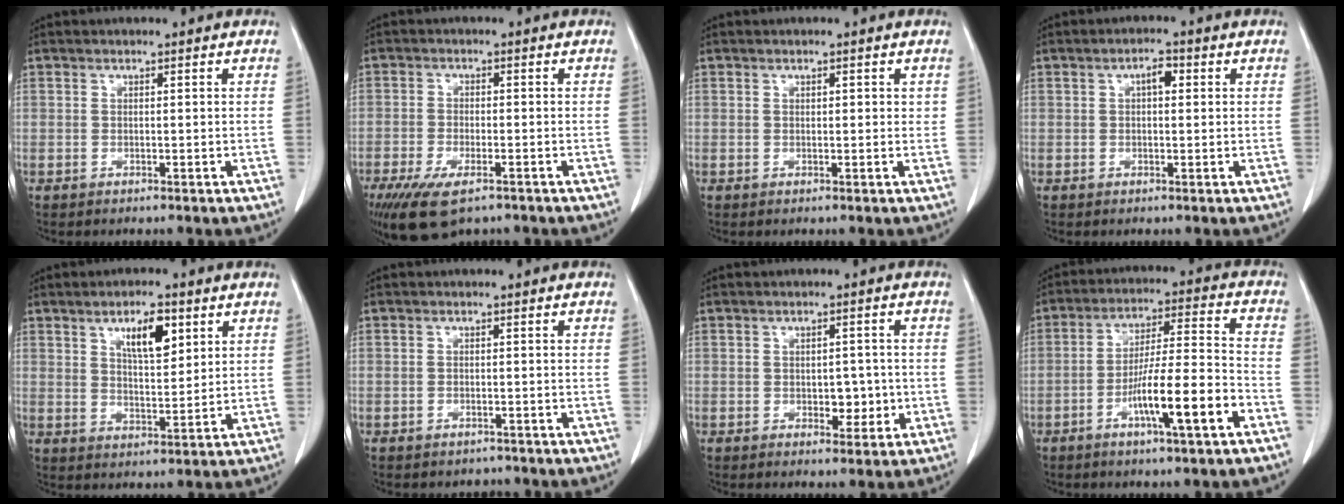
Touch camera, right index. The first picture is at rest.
{"total": 8.6, "force": [-5.7, 3.1, 5.7], "torque": [-0.101, -0.016, -0.094]}
{"total": 1.2, "force": [0.5, 0.6, 0.9], "torque": [-0.008, 0.000, 0.006]}
{"total": 2.4, "force": [0.6, 1.1, 2.1], "torque": [-0.032, 0.009, 0.008]}
{"total": 7.1, "force": [3.5, 2.3, 5.8], "torque": [-0.097, 0.000, 0.060]}
{"total": 1.6, "force": [-1.4, 0.8, 0.0], "torque": [-0.005, 0.001, -0.019]}
{"total": 3.8, "force": [-0.7, 2.3, 2.9], "torque": [-0.030, 0.003, -0.004]}
{"total": 12.5, "force": [-5.4, 0.5, 11.2], "torque": [-0.191, 0.001, -0.091]}